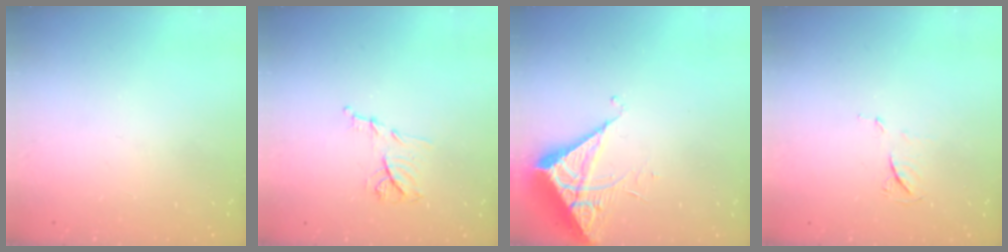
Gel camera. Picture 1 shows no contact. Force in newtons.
{"total": 8.8, "press": 8.7, "slide": 1.0}
{"total": 6.3, "press": 6.3, "slide": 0.2}
{"total": 6.0, "press": 6.0, "slide": 0.7}